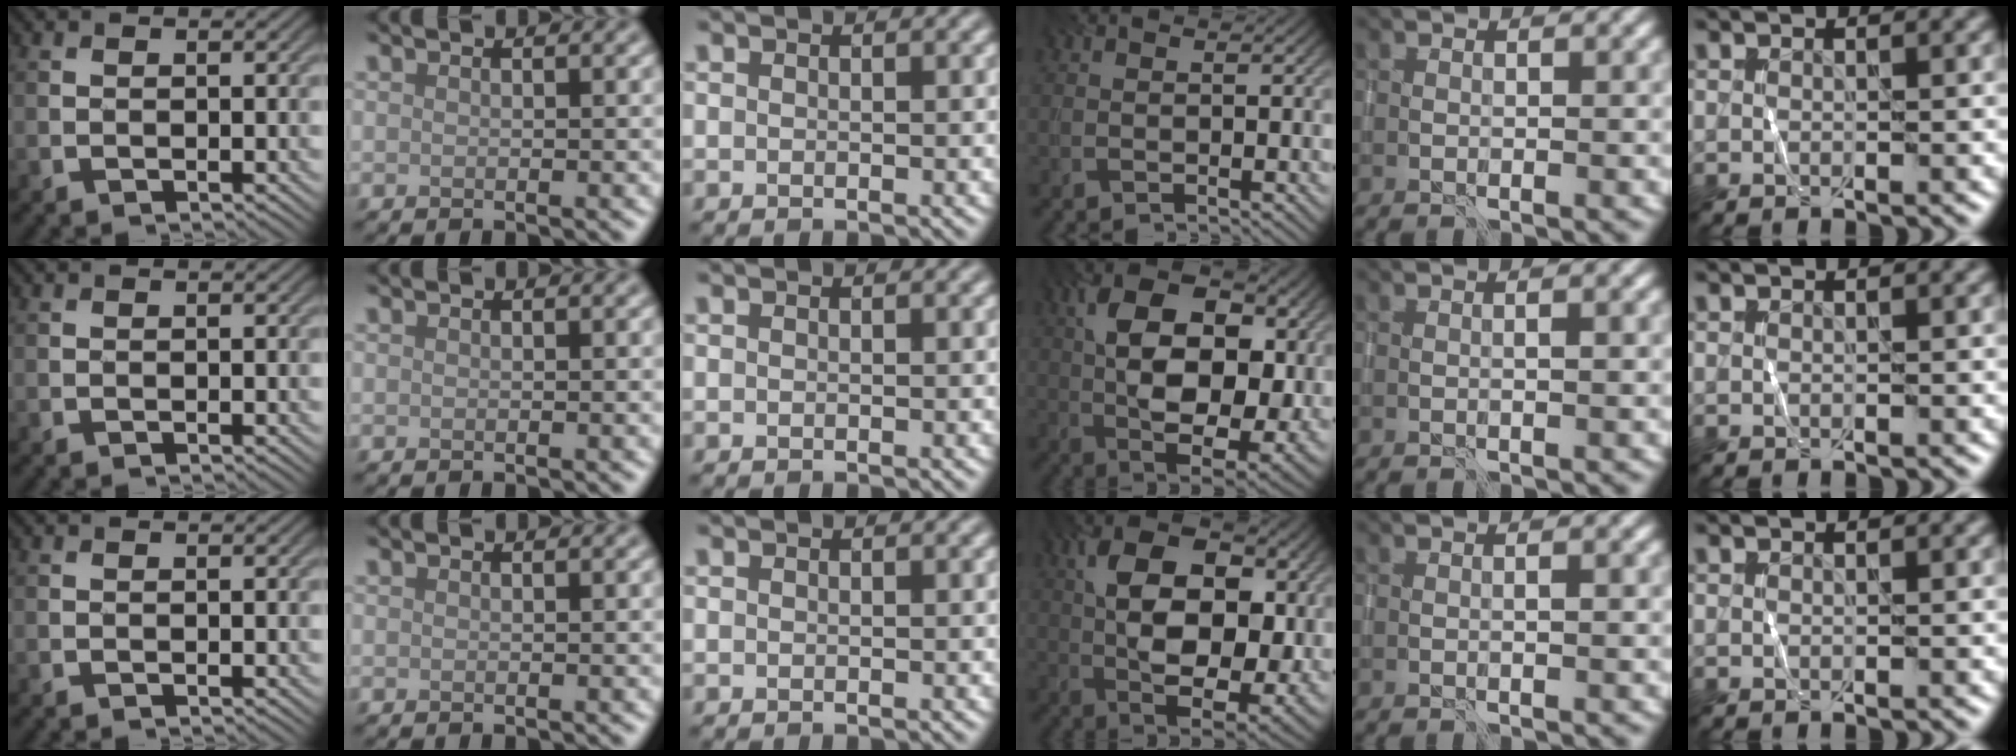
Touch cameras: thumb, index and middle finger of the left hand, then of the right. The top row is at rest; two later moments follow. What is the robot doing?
{"motion": "wrap", "object": "sponge"}